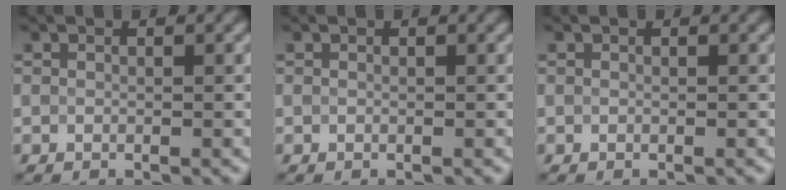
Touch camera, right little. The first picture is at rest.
{"total": 0.0}
{"total": 0.0}